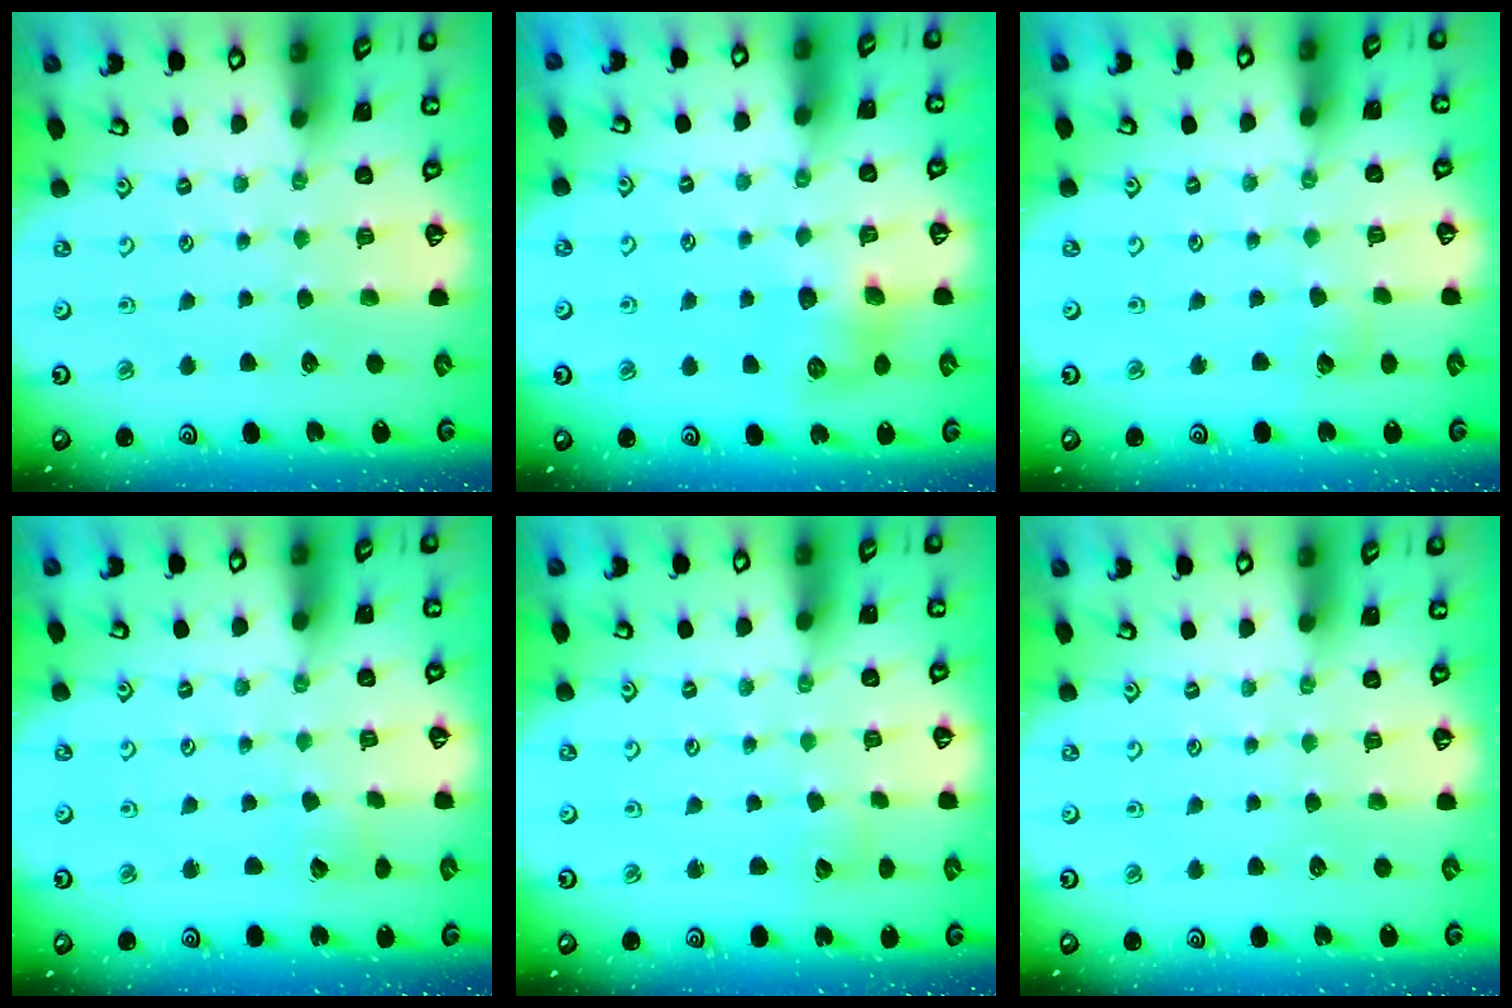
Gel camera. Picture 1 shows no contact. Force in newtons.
{"total": 8.5, "press": 8.5, "slide": 0.4}
{"total": 3.0, "press": 3.0, "slide": 0.3}
{"total": 3.2, "press": 3.2, "slide": 0.4}
{"total": 2.9, "press": 2.9, "slide": 0.3}
{"total": 0.0}